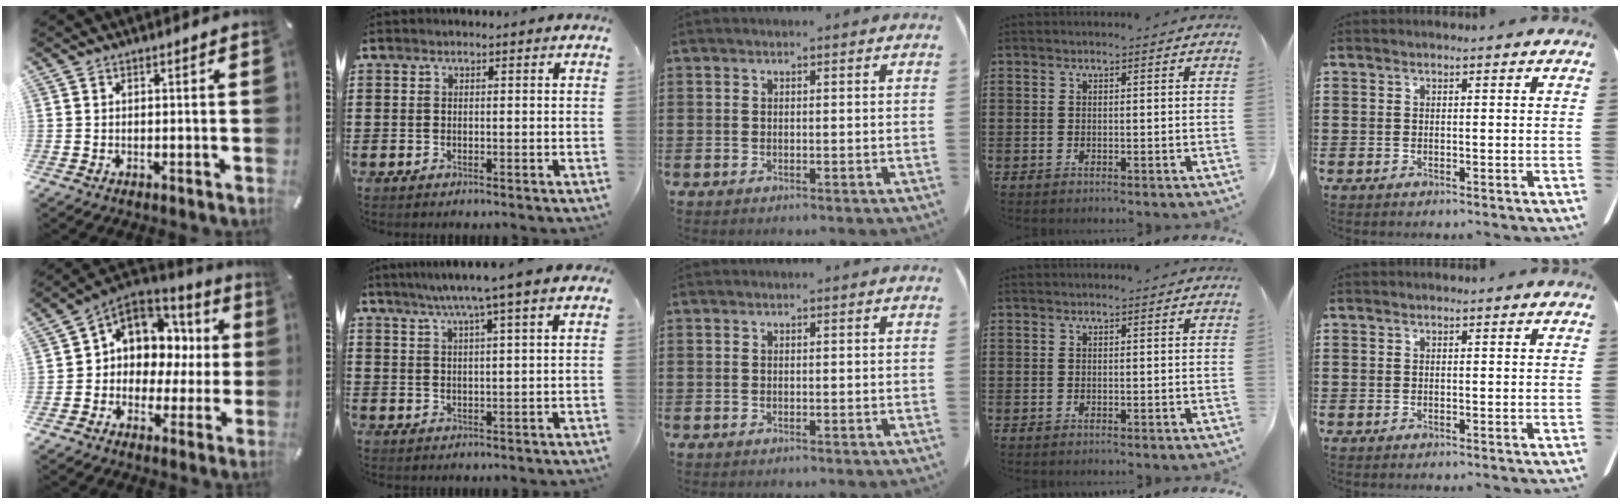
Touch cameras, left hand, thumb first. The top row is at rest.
{"thumb": {"total": 10.3, "force": [2.7, 9.0, 4.2], "torque": [-0.080, -0.020, 0.056]}, "index": {"total": 5.1, "force": [3.3, 0.0, 3.9], "torque": [-0.082, -0.006, 0.055]}}